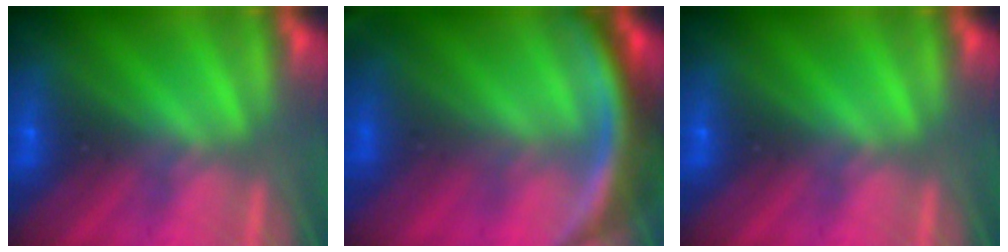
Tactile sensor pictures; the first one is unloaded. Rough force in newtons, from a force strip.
{"total": 11.6}
{"total": 0.0}